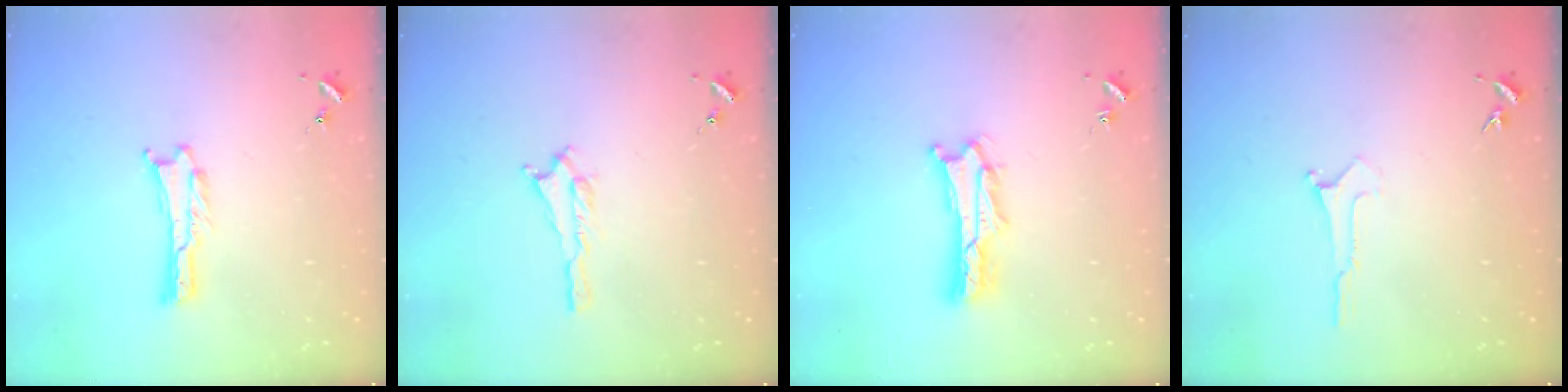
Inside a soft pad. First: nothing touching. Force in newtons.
{"total": 1.4, "press": 1.4, "slide": 0.2}
{"total": 2.1, "press": 2.1, "slide": 0.3}
{"total": 0.0}